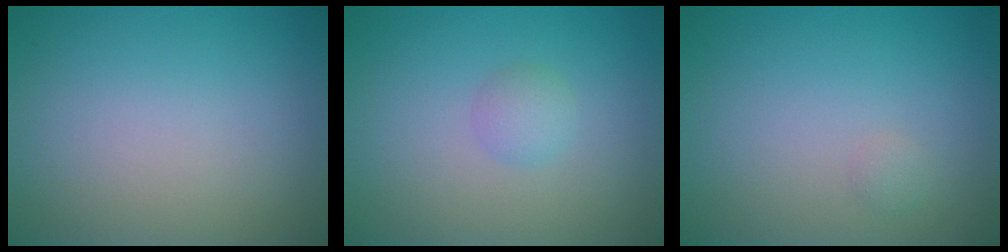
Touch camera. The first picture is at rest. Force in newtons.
{"total": 1.3, "press": 1.3, "slide": 0.1}
{"total": 0.5, "press": 0.5, "slide": 0.0}